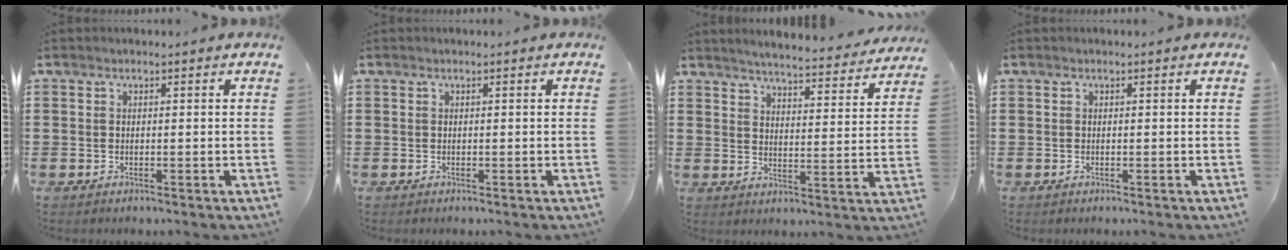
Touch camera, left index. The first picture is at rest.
{"total": 0.0}
{"total": 4.4, "force": [4.3, -0.6, 0.9], "torque": [-0.031, -0.041, 0.068]}
{"total": 0.0}